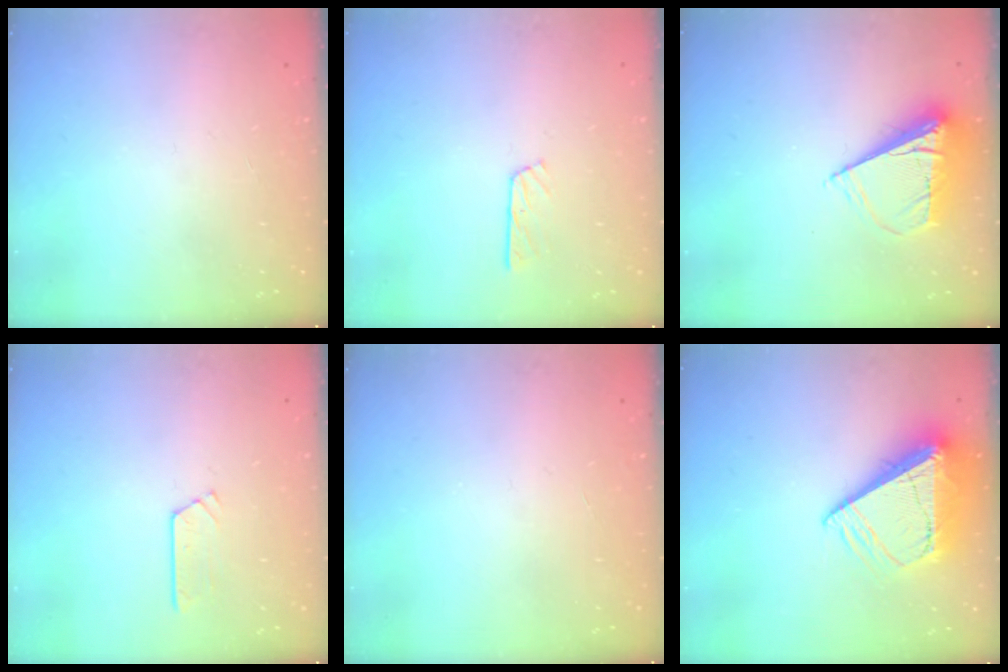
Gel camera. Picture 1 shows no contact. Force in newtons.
{"total": 4.1, "press": 4.1, "slide": 0.4}
{"total": 9.1, "press": 9.1, "slide": 1.0}
{"total": 2.8, "press": 2.8, "slide": 0.3}
{"total": 0.0}
{"total": 14.3, "press": 14.2, "slide": 1.2}